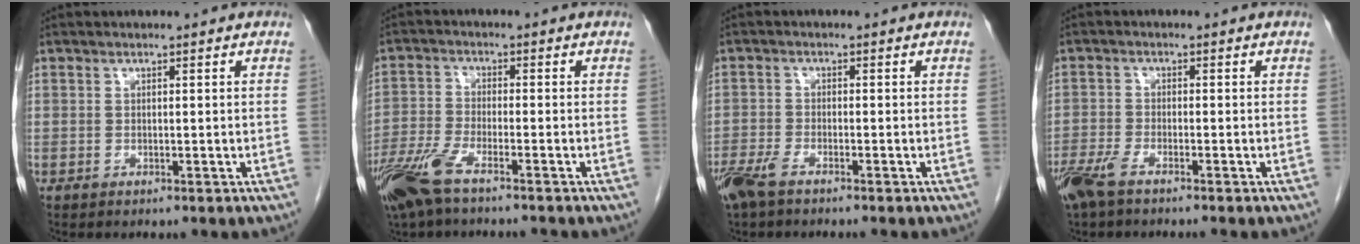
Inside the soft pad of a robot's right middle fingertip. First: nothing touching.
{"total": 8.4, "force": [-6.2, 1.6, 5.5], "torque": [-0.120, -0.018, -0.120]}
{"total": 4.6, "force": [-3.5, 1.0, 2.8], "torque": [-0.061, -0.008, -0.066]}
{"total": 5.0, "force": [-3.8, 0.8, 3.2], "torque": [-0.068, -0.010, -0.074]}